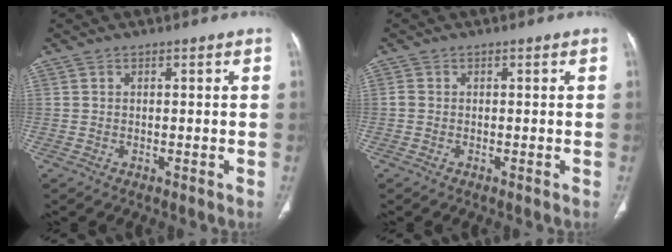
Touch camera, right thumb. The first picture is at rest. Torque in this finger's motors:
{"motor_torque": [-0.52, -0.28, 0.44, -0.11, -0.04]}